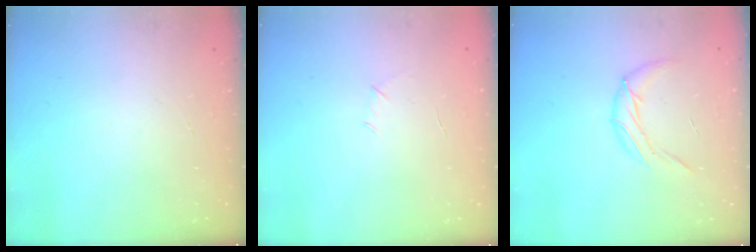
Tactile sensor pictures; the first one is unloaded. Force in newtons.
{"total": 3.6, "press": 3.5, "slide": 1.0}
{"total": 9.6, "press": 9.4, "slide": 1.9}